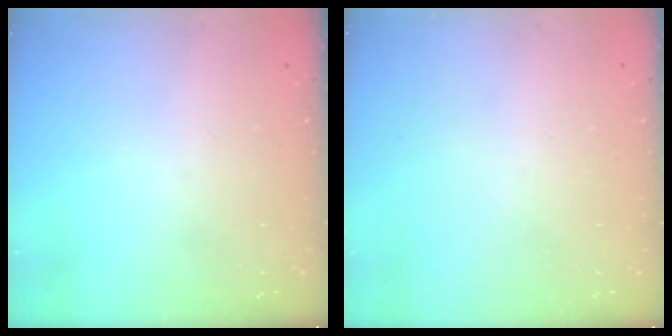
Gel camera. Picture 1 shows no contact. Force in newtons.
{"total": 0.0}